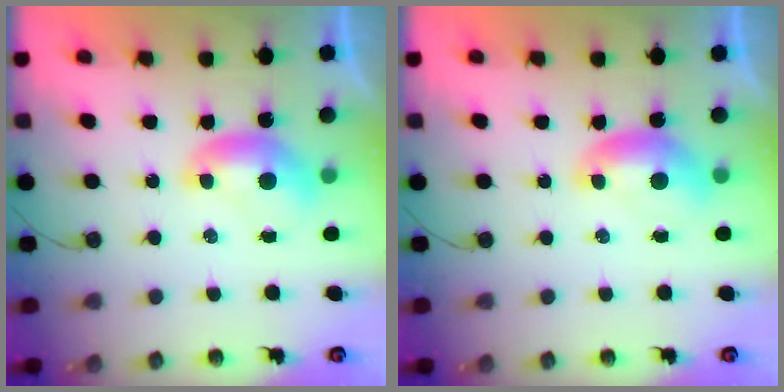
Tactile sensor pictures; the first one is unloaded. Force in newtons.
{"total": 0.0}